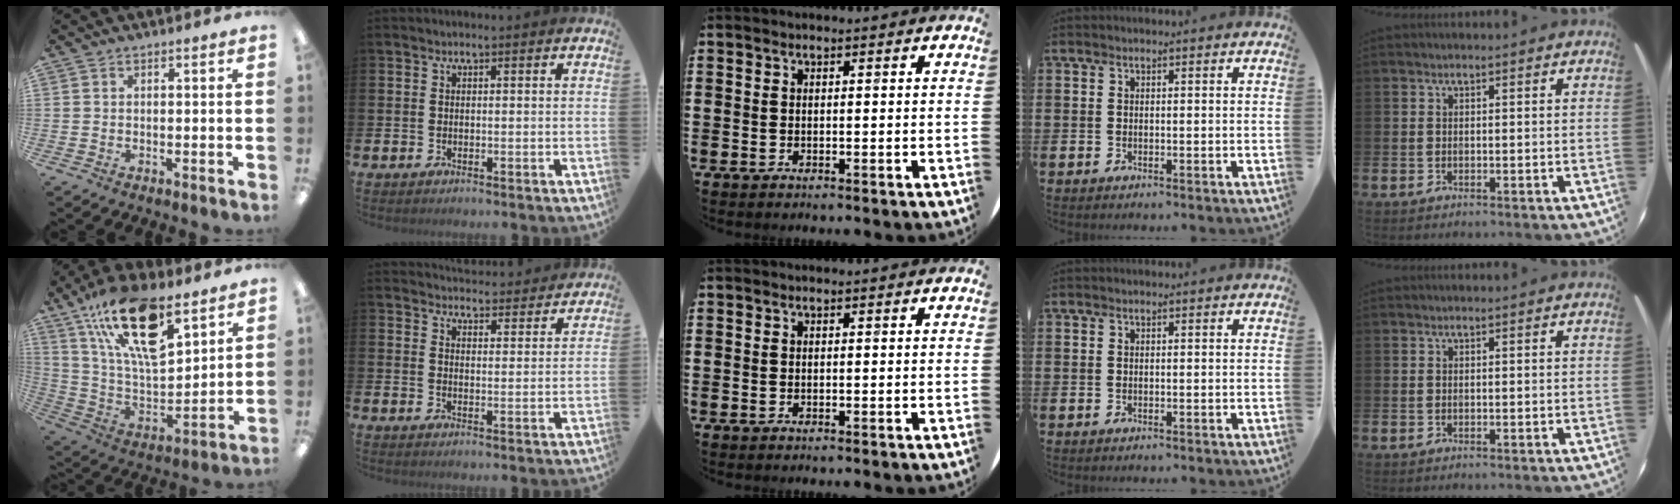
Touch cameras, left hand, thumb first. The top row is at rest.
{"thumb": {"total": 22.8, "force": [14.4, 8.8, 15.3], "torque": [-0.282, -0.079, 0.246]}, "index": {"total": 4.3, "force": [4.3, 0.5, -0.2], "torque": [0.003, -0.035, 0.073]}}